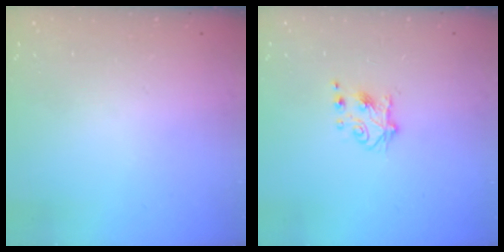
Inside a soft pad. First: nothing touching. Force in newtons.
{"total": 5.3, "press": 5.2, "slide": 0.8}